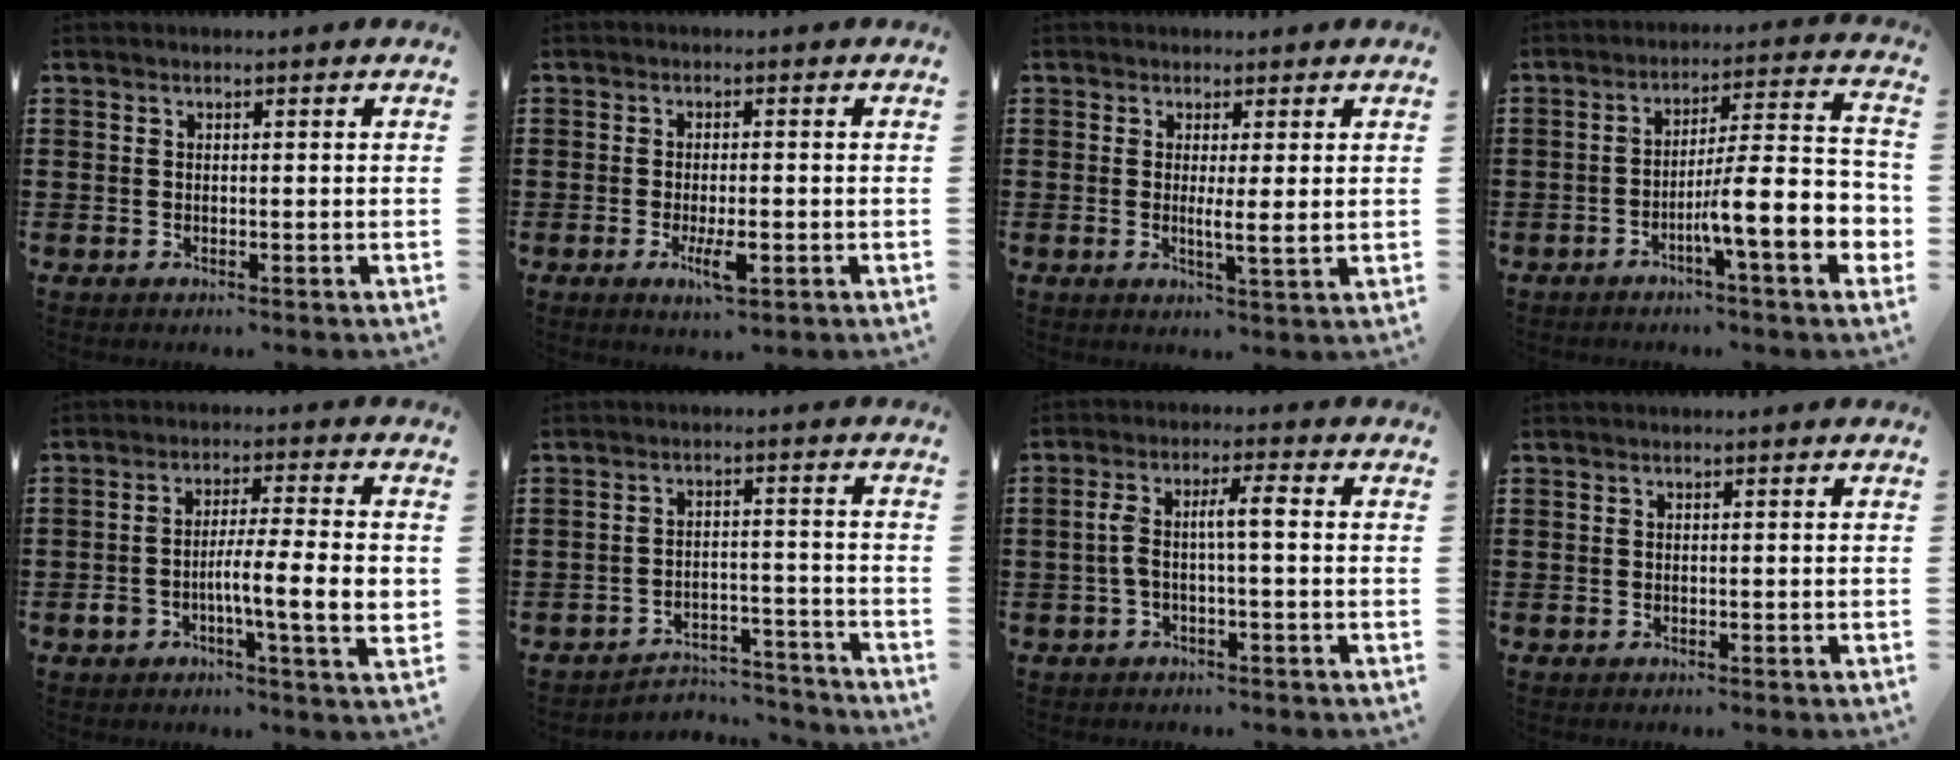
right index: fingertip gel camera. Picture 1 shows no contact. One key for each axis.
{"total": 4.5, "fx": -1.7, "fy": 1.3, "fz": 4.0, "tx": -0.077, "ty": -0.006, "tz": -0.030}
{"total": 2.7, "fx": 0.6, "fy": 0.0, "fz": 2.7, "tx": -0.047, "ty": -0.007, "tz": 0.008}
{"total": 11.5, "fx": -4.0, "fy": 1.9, "fz": 10.5, "tx": -0.173, "ty": -0.021, "tz": -0.077}
{"total": 9.4, "fx": -2.1, "fy": 1.8, "fz": 9.0, "tx": -0.155, "ty": -0.003, "tz": -0.041}
{"total": 4.6, "fx": -4.4, "fy": 0.9, "fz": 0.9, "tx": -0.018, "ty": 0.006, "tz": -0.089}
{"total": 5.3, "fx": -0.4, "fy": 0.9, "fz": 5.2, "tx": -0.104, "ty": 0.004, "tz": -0.015}
{"total": 0.0}